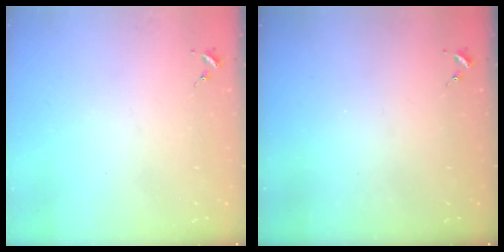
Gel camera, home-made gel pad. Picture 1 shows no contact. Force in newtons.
{"total": 0.0}